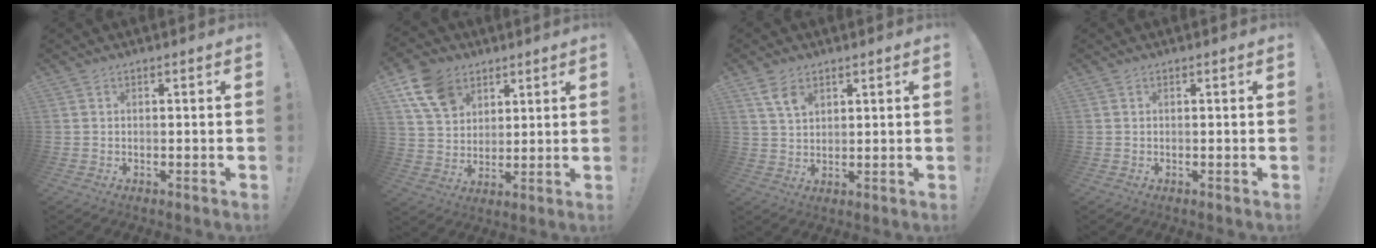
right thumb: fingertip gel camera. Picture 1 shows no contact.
{"total": 12.5, "force": [6.8, 8.9, 5.6], "torque": [-0.102, -0.024, 0.137]}
{"total": 5.6, "force": [3.2, 3.2, 3.3], "torque": [-0.057, -0.011, 0.060]}
{"total": 0.0}